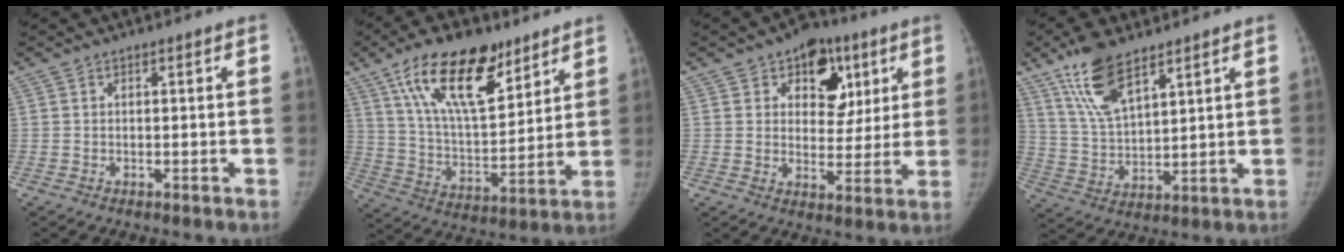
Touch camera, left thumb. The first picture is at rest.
{"total": 20.0, "force": [11.9, 8.9, 13.4], "torque": [-0.196, -0.051, 0.214]}
{"total": 12.7, "force": [5.8, 9.1, 6.7], "torque": [-0.030, -0.016, 0.079]}
{"total": 11.8, "force": [7.8, 4.5, 7.6], "torque": [-0.130, -0.035, 0.157]}